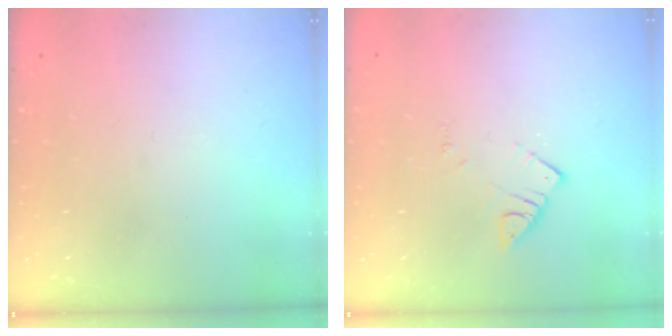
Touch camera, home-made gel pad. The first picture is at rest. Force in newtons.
{"total": 2.8, "press": 2.7, "slide": 0.3}